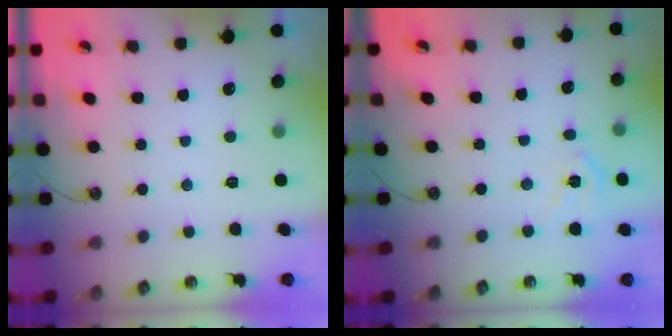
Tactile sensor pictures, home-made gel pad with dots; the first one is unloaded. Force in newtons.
{"total": 7.8, "press": 7.7, "slide": 1.0}